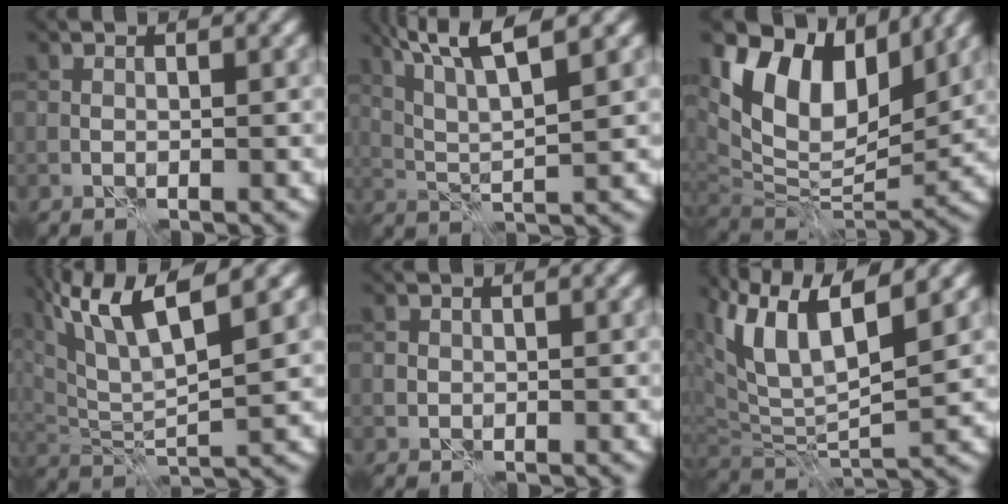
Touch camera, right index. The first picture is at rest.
{"total": 6.2, "force": [3.4, 1.2, 5.0], "torque": [-0.097, 0.008, 0.068]}
{"total": 11.3, "force": [5.6, 6.5, 7.4], "torque": [-0.136, 0.001, 0.104]}
{"total": 9.1, "force": [5.2, 2.3, 7.1], "torque": [-0.140, 0.014, 0.097]}
{"total": 0.8, "force": [0.1, 0.8, 0.0], "torque": [0.005, -0.004, 0.001]}
{"total": 9.6, "force": [5.3, 3.2, 7.3], "torque": [-0.151, 0.013, 0.096]}